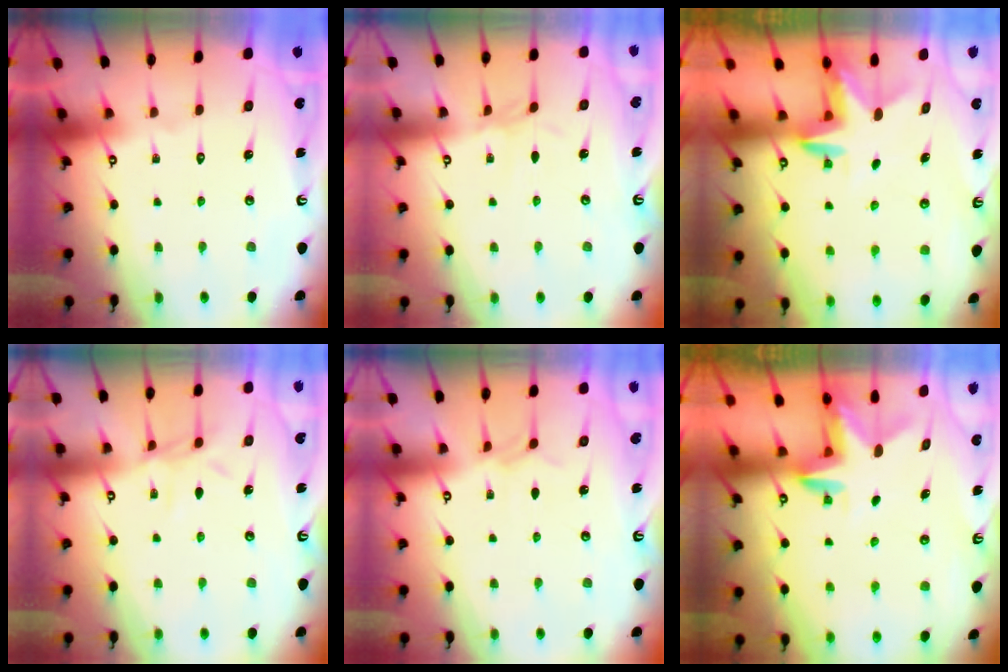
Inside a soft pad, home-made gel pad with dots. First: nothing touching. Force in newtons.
{"total": 2.1, "press": 2.1, "slide": 0.5}
{"total": 3.0, "press": 3.0, "slide": 0.2}
{"total": 6.7, "press": 6.6, "slide": 0.7}
{"total": 3.3, "press": 3.3, "slide": 0.5}
{"total": 2.9, "press": 2.9, "slide": 0.3}